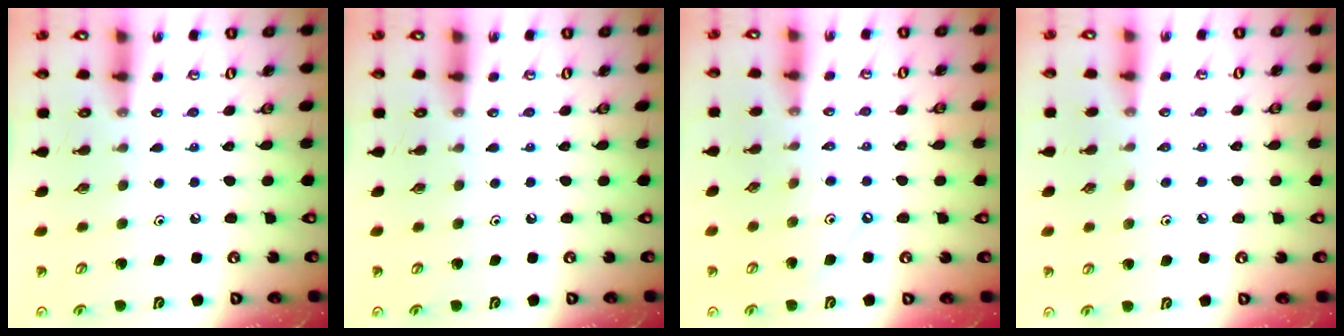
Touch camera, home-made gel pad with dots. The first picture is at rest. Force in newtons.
{"total": 0.0}
{"total": 1.6, "press": 1.6, "slide": 0.1}
{"total": 6.1, "press": 6.0, "slide": 1.0}